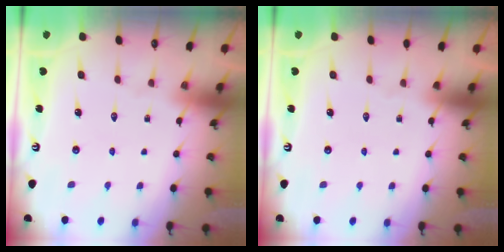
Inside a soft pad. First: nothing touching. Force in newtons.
{"total": 0.0}